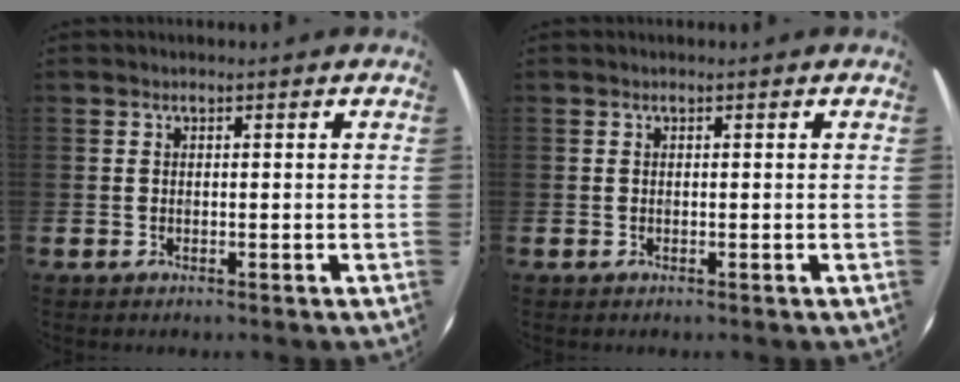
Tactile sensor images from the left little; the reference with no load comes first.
{"total": 0.0}